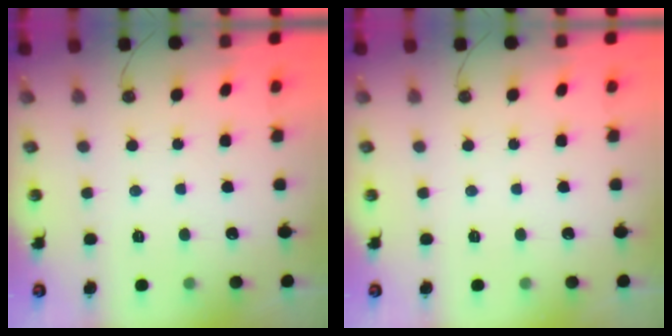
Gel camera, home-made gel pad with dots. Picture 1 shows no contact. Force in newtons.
{"total": 0.0}